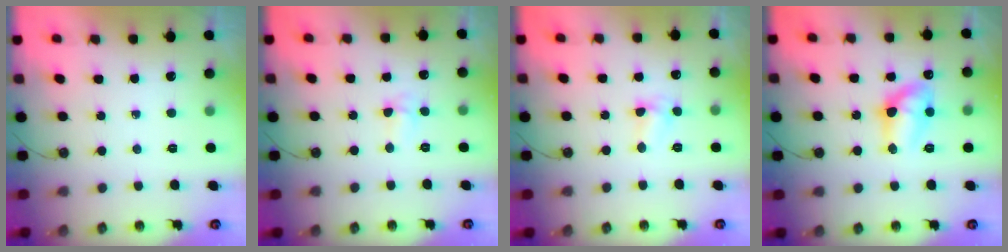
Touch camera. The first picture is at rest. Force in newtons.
{"total": 3.8, "press": 3.7, "slide": 0.8}
{"total": 5.3, "press": 5.2, "slide": 0.5}
{"total": 11.8, "press": 11.8, "slide": 0.9}